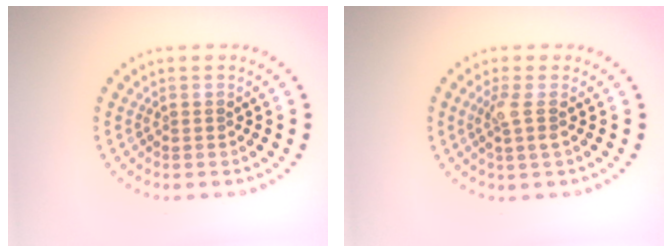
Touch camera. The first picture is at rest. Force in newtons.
{"total": 1.8, "press": 1.5, "slide": 1.1}